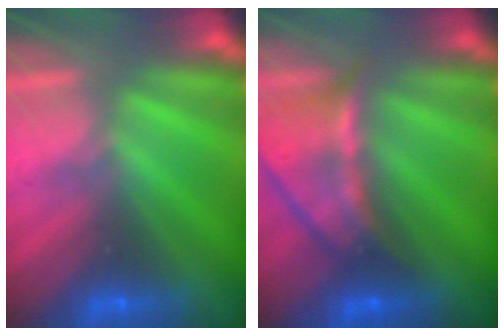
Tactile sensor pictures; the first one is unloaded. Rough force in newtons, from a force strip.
{"total": 6.3}